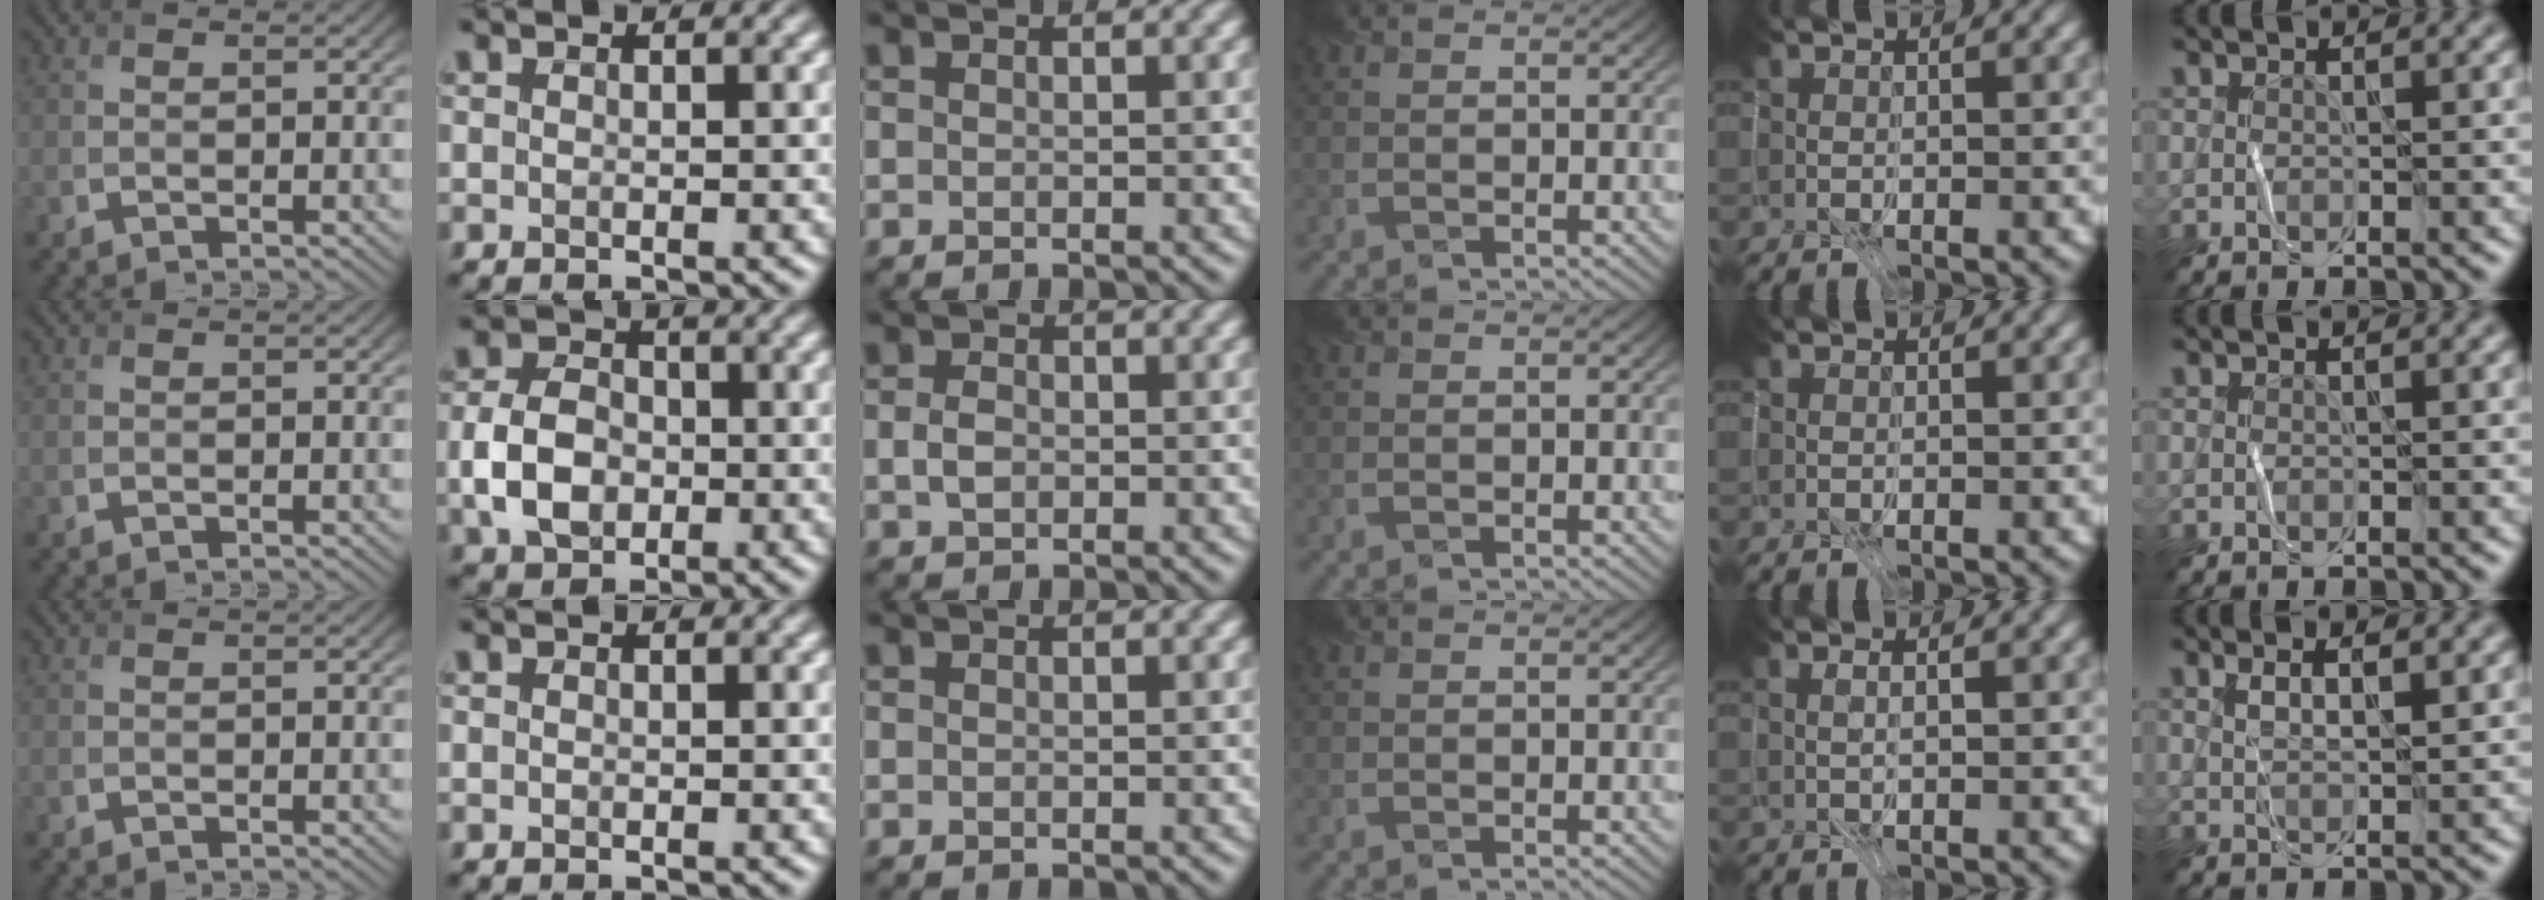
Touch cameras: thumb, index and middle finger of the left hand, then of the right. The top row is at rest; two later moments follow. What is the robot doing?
{"motion": "fold", "object": "coffee filter"}